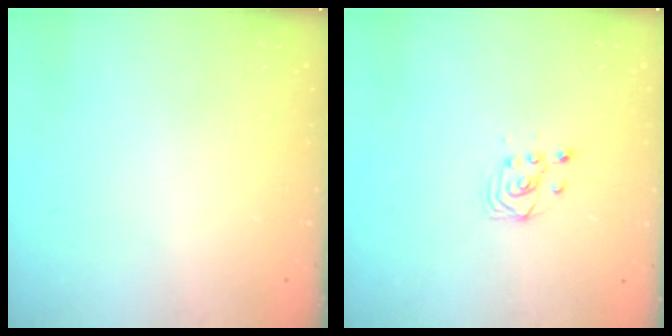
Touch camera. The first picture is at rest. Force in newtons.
{"total": 3.3, "press": 3.3, "slide": 0.4}